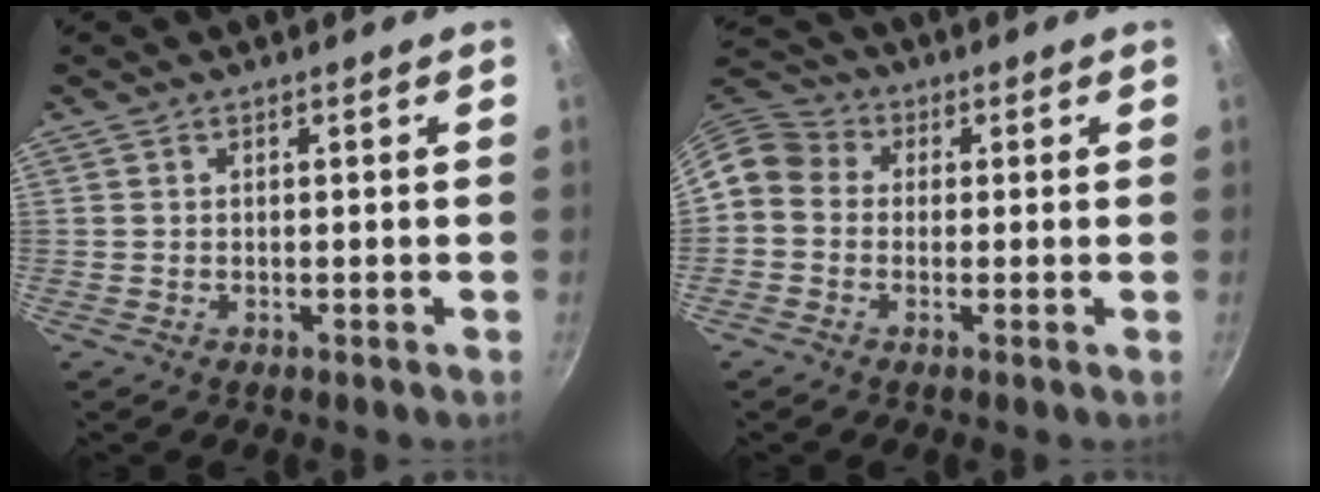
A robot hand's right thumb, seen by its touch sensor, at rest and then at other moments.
{"total": 7.1, "force": [-0.1, 6.2, 3.3], "torque": [-0.044, 0.023, -0.025]}